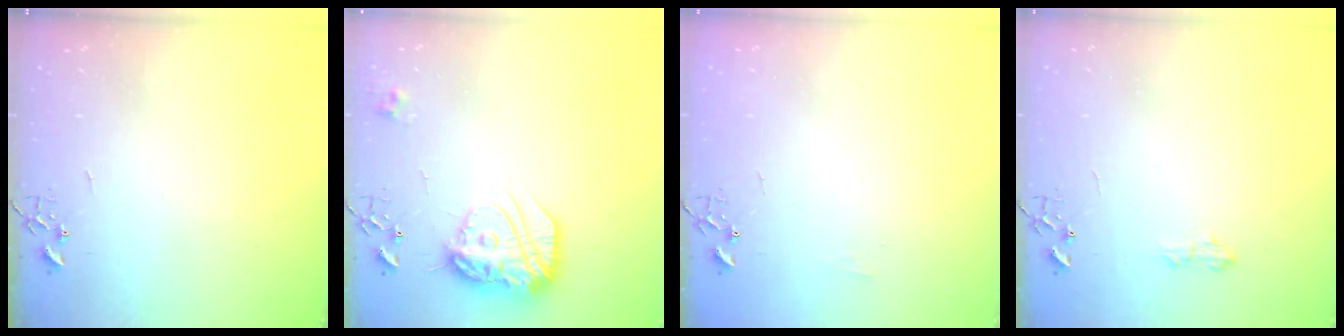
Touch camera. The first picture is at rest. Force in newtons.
{"total": 17.7, "press": 17.6, "slide": 1.8}
{"total": 5.1, "press": 5.1, "slide": 0.7}
{"total": 5.9, "press": 5.9, "slide": 0.8}